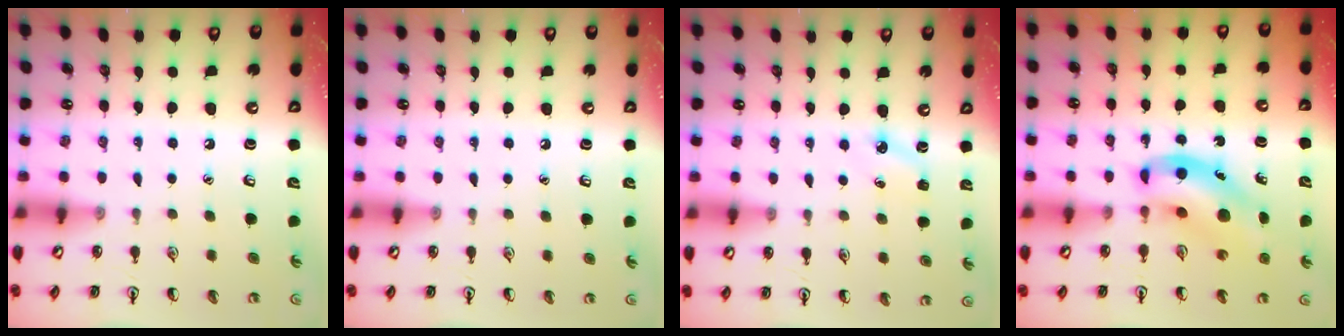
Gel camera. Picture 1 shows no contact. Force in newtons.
{"total": 0.0}
{"total": 3.7, "press": 3.5, "slide": 1.1}
{"total": 8.6, "press": 8.3, "slide": 2.2}